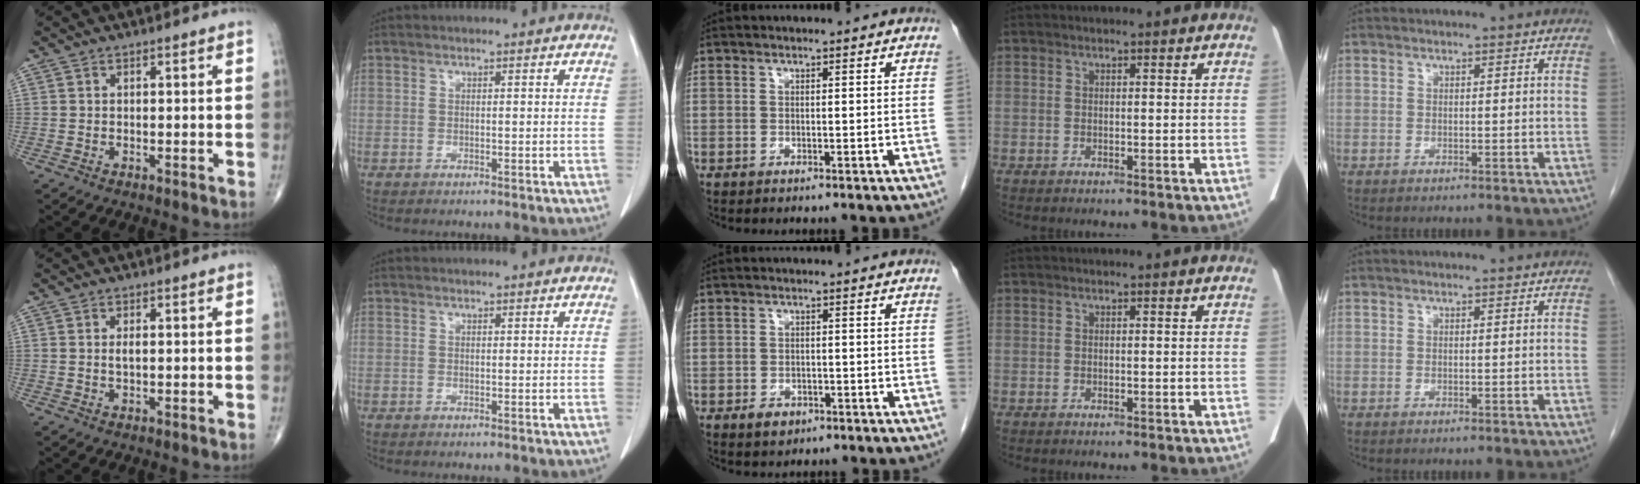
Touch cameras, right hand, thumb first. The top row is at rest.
{"thumb": {"total": 1.2, "force": [0.1, 0.5, 1.1], "torque": [-0.021, -0.002, 0.003]}, "middle": {"total": 2.5, "force": [-1.5, 1.6, 1.1], "torque": [-0.020, 0.002, -0.014]}}